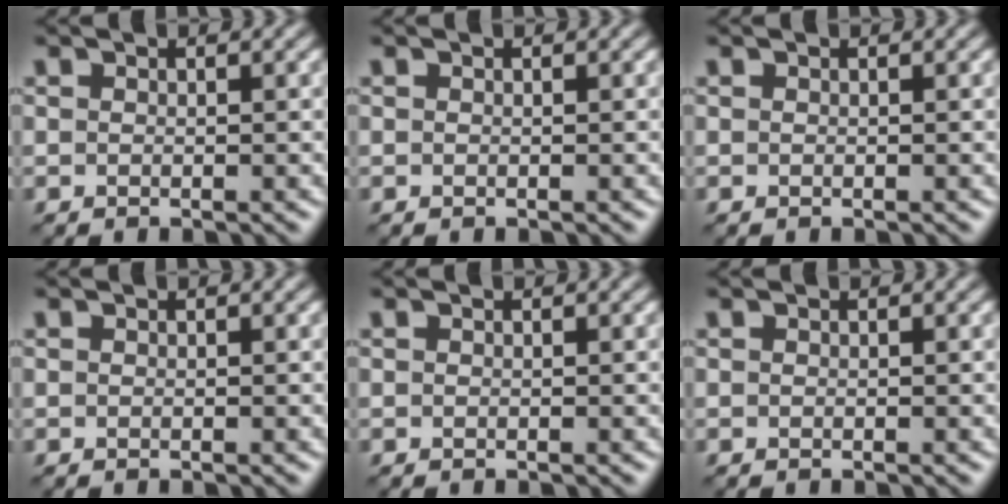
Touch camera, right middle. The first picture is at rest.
{"total": 0.0}
{"total": 0.0}
{"total": 0.0}
{"total": 0.0}
{"total": 0.0}